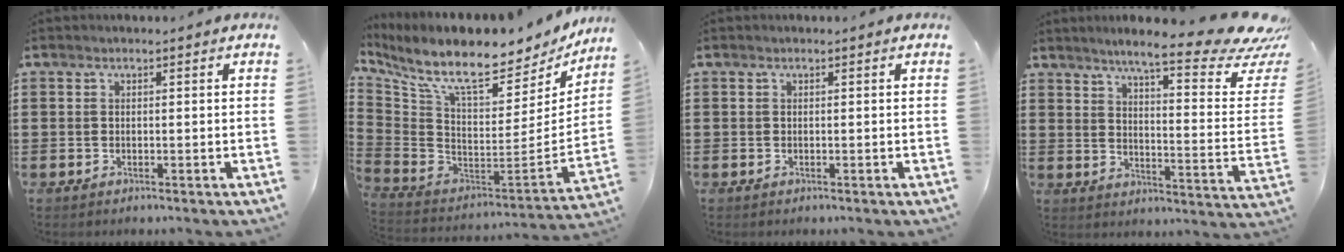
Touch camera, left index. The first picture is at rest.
{"total": 10.9, "force": [8.6, 2.4, 6.2], "torque": [-0.141, -0.078, 0.149]}
{"total": 0.0}
{"total": 10.9, "force": [8.1, 0.6, 7.2], "torque": [-0.123, -0.062, 0.126]}